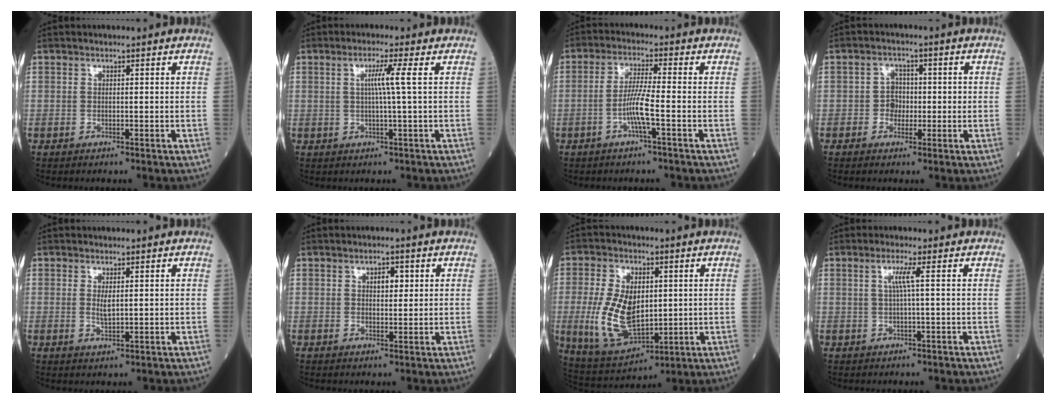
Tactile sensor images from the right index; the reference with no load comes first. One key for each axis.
{"total": 3.9, "fx": 0.8, "fy": -1.1, "fz": 3.6, "tx": -0.066, "ty": 0.000, "tz": 0.013}
{"total": 5.2, "fx": -1.7, "fy": -0.4, "fz": 4.9, "tx": -0.102, "ty": 0.001, "tz": -0.036}
{"total": 3.1, "fx": -0.5, "fy": 2.6, "fz": 1.5, "tx": -0.016, "ty": 0.009, "tz": -0.011}
{"total": 2.1, "fx": 0.4, "fy": 0.5, "fz": 2.0, "tx": -0.038, "ty": -0.005, "tz": 0.011}
{"total": 2.7, "fx": 1.0, "fy": 1.3, "fz": 2.2, "tx": -0.029, "ty": 0.002, "tz": 0.015}
{"total": 13.1, "fx": 0.0, "fy": 6.8, "fz": 11.2, "tx": -0.231, "ty": 0.001, "tz": 0.017}
{"total": 2.8, "fx": 0.6, "fy": -0.6, "fz": 2.7, "tx": -0.052, "ty": 0.003, "tz": 0.012}